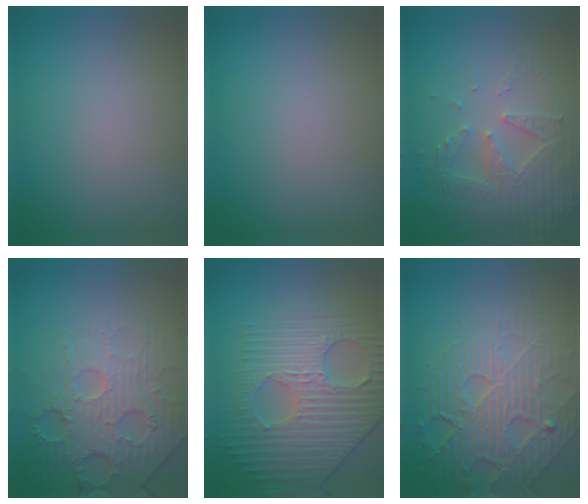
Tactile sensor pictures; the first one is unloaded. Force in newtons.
{"total": 0.0}
{"total": 5.0, "press": 3.9, "slide": 3.2}
{"total": 4.9, "press": 4.5, "slide": 1.8}
{"total": 6.1, "press": 5.3, "slide": 2.9}
{"total": 8.8, "press": 5.9, "slide": 6.5}